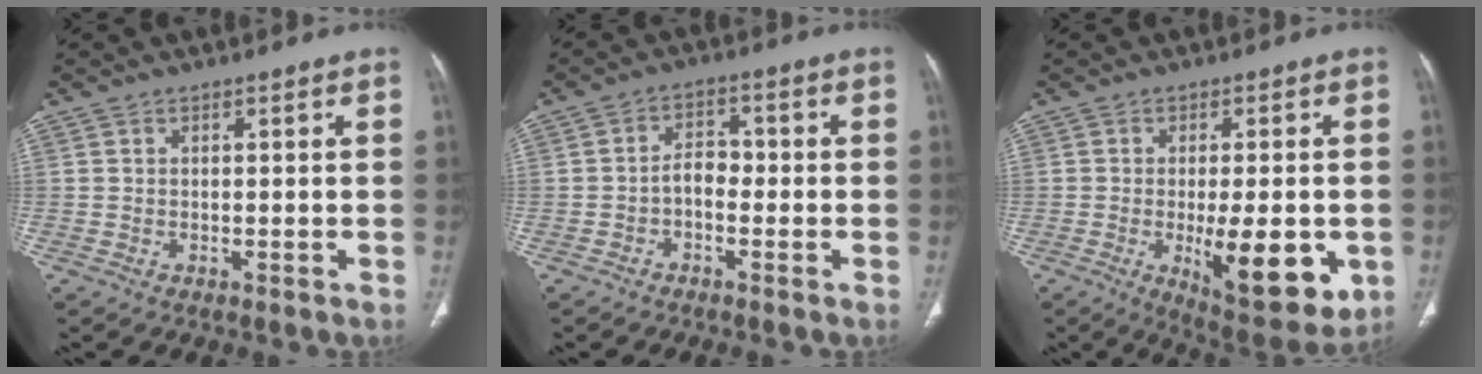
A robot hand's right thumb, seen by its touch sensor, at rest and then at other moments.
{"total": 3.9, "force": [-1.3, 2.6, 2.7], "torque": [-0.031, 0.021, -0.031]}
{"total": 15.4, "force": [-3.6, 5.7, 13.9], "torque": [-0.176, -0.023, -0.038]}